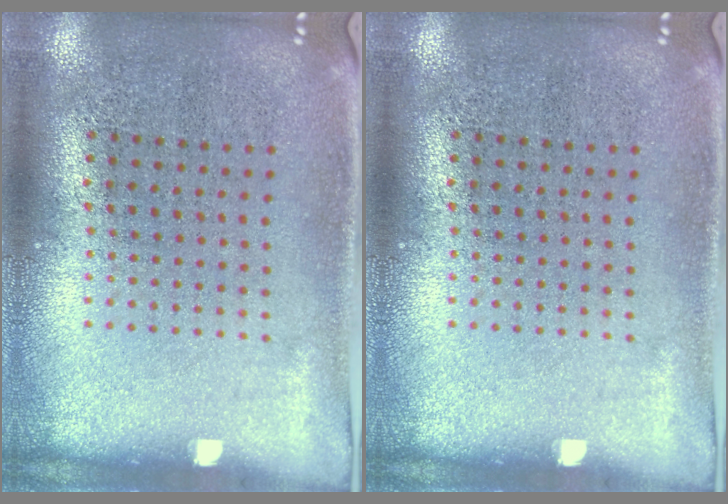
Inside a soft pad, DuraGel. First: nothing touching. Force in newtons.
{"total": 0.0}